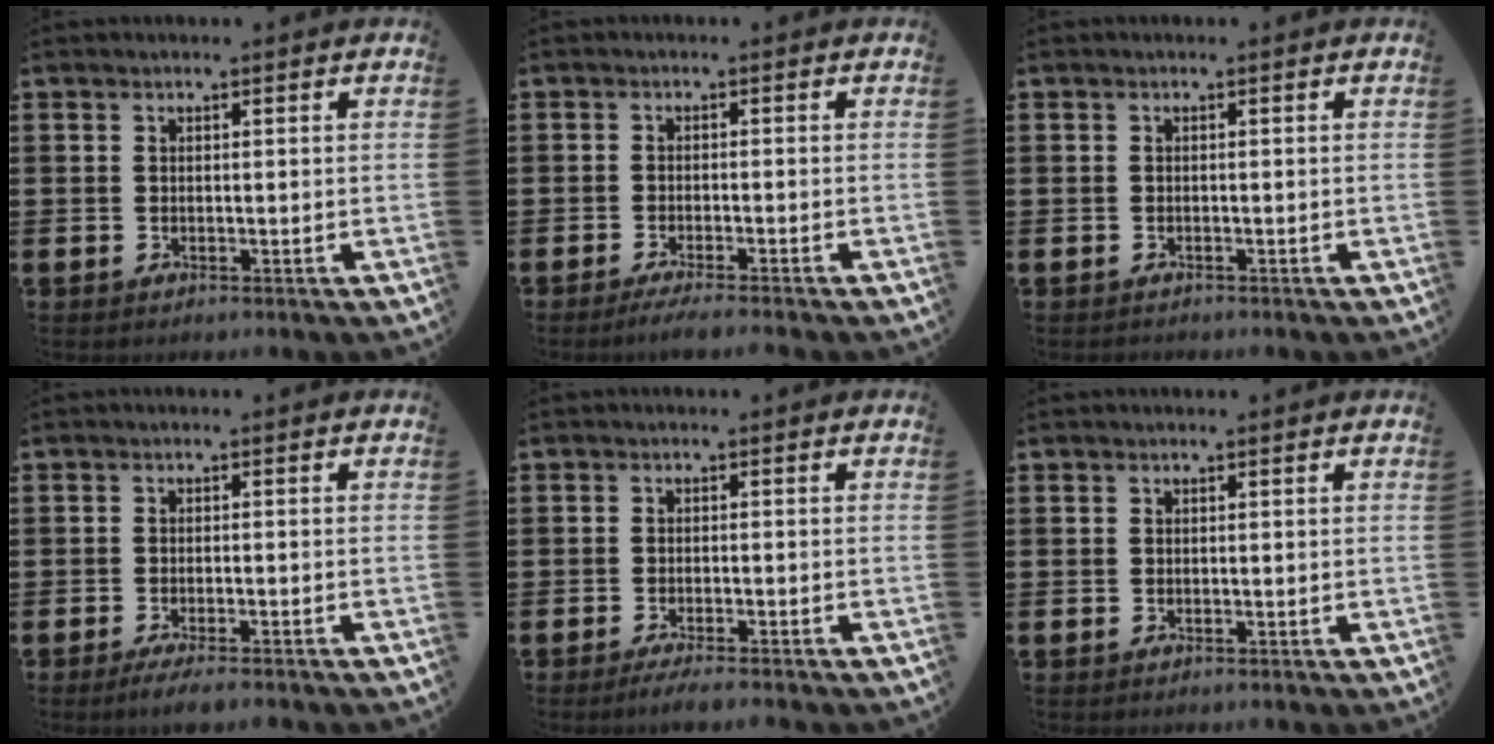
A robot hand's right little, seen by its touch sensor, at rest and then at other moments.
{"total": 1.7, "force": [-1.3, -0.1, 1.1], "torque": [-0.016, 0.001, -0.025]}
{"total": 0.0}
{"total": 1.8, "force": [-1.4, 0.1, 1.2], "torque": [-0.019, 0.002, -0.026]}
{"total": 1.6, "force": [-1.3, 0.0, 1.0], "torque": [-0.015, 0.000, -0.024]}
{"total": 0.0}